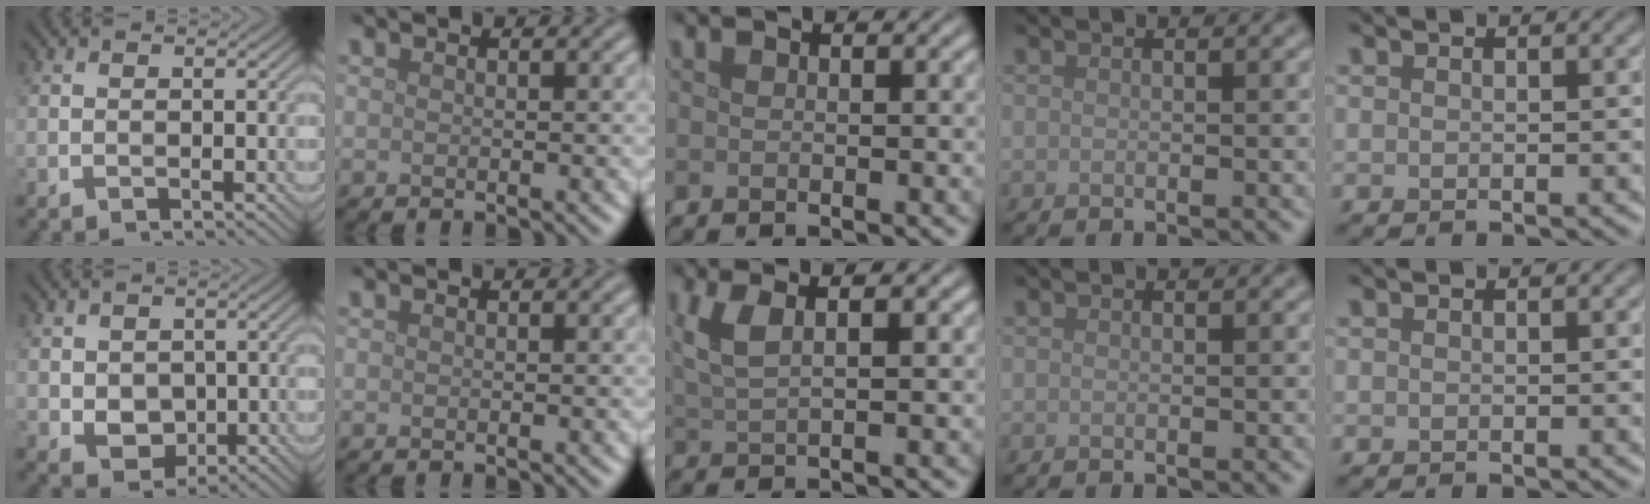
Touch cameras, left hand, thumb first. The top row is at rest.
{"thumb": {"total": 4.1, "force": [-0.2, 3.4, 2.4], "torque": [-0.057, -0.012, 0.000]}, "middle": {"total": 3.7, "force": [1.6, 1.2, 3.1], "torque": [-0.058, 0.005, 0.028]}}